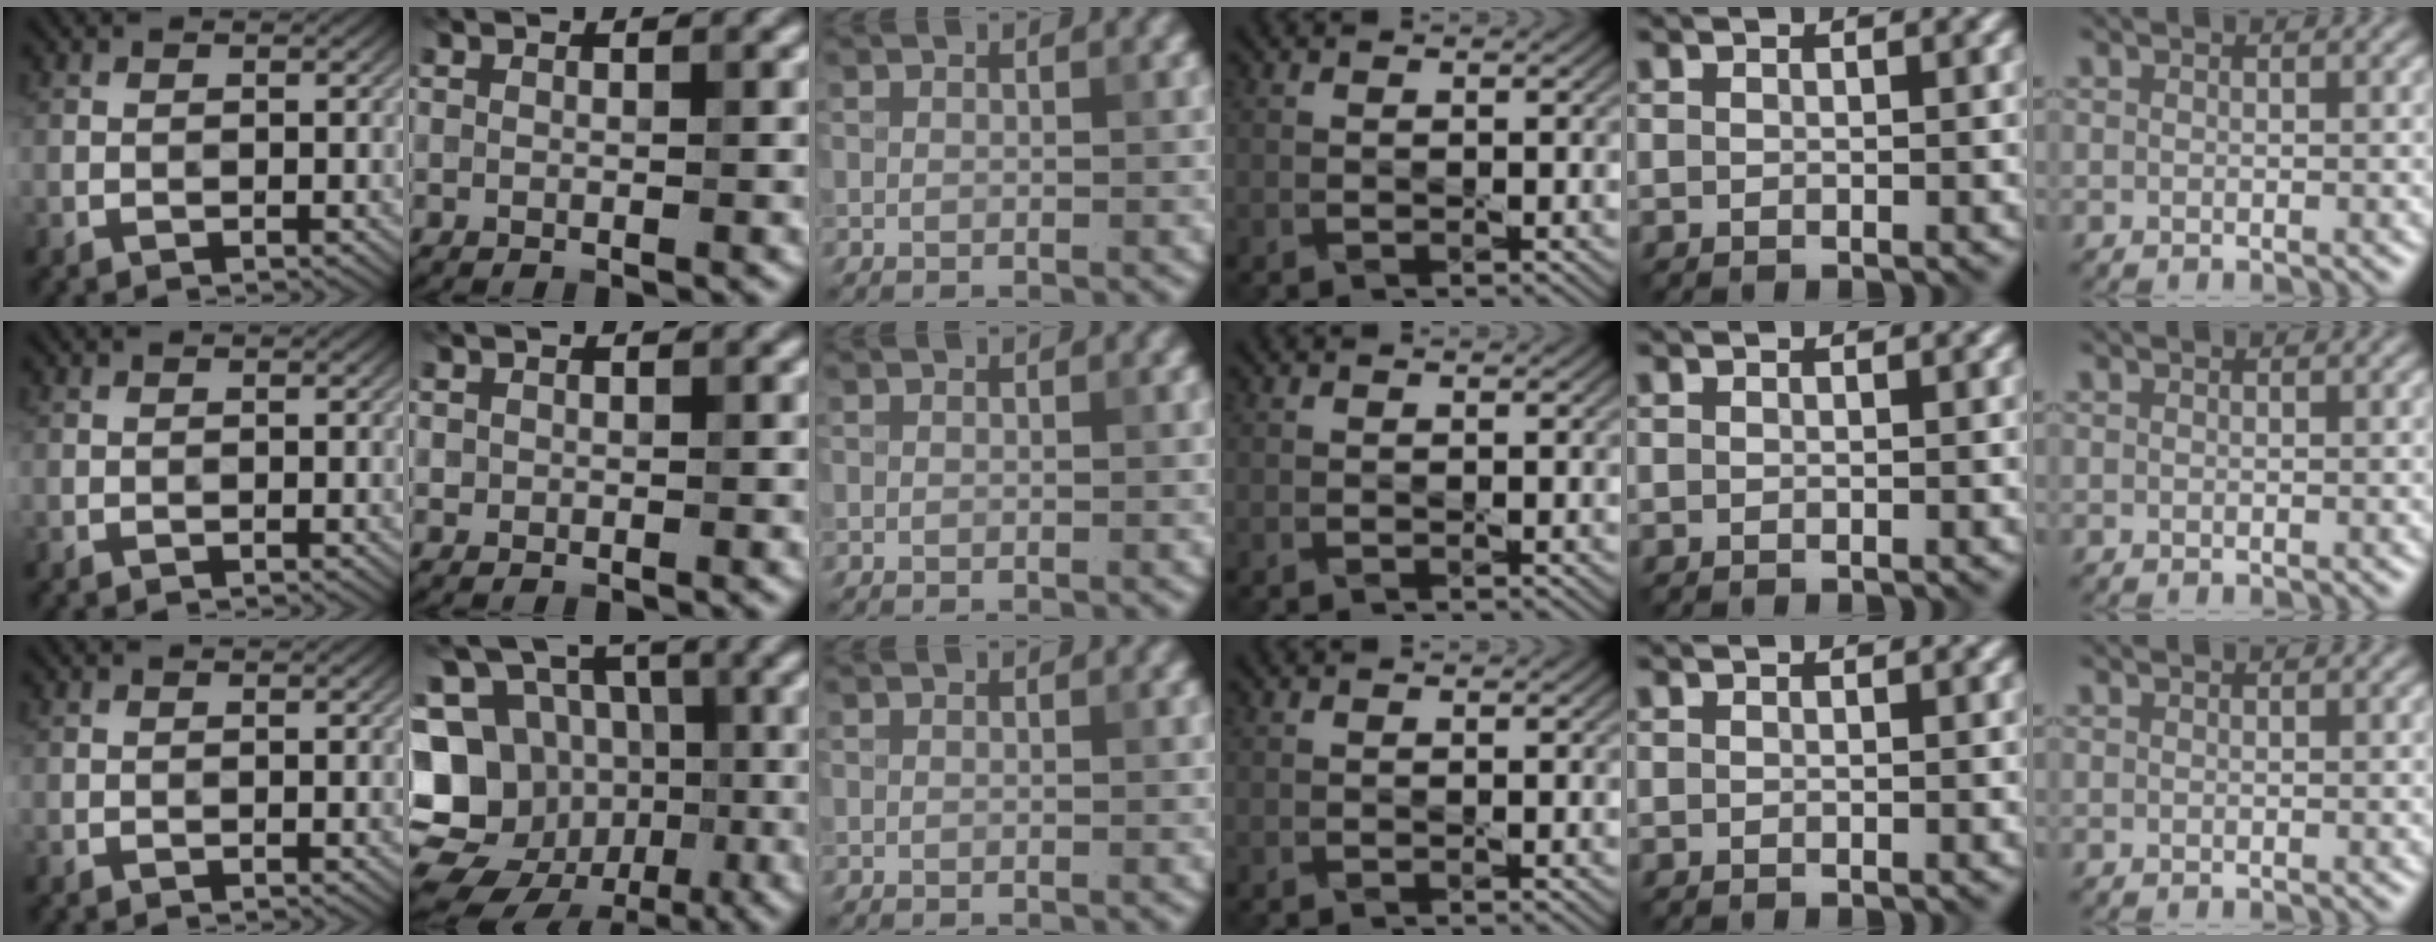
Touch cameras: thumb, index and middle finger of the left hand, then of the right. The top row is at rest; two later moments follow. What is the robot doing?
{"motion": "press", "object": "toy piano key"}